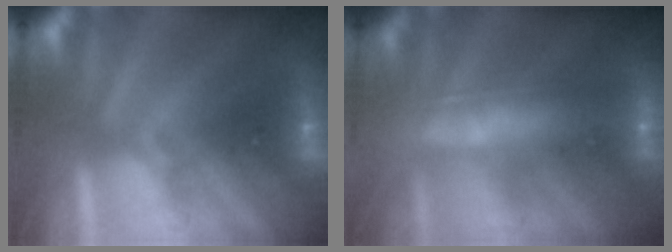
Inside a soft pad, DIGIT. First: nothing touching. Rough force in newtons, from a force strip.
{"total": 8.4}